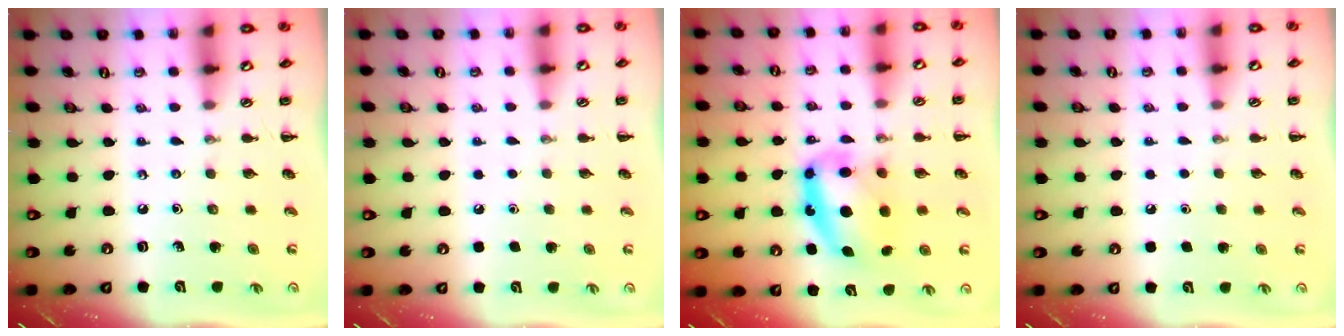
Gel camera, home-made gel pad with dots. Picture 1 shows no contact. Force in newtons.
{"total": 1.5, "press": 1.5, "slide": 0.1}
{"total": 12.1, "press": 11.8, "slide": 2.9}
{"total": 1.7, "press": 1.7, "slide": 0.1}